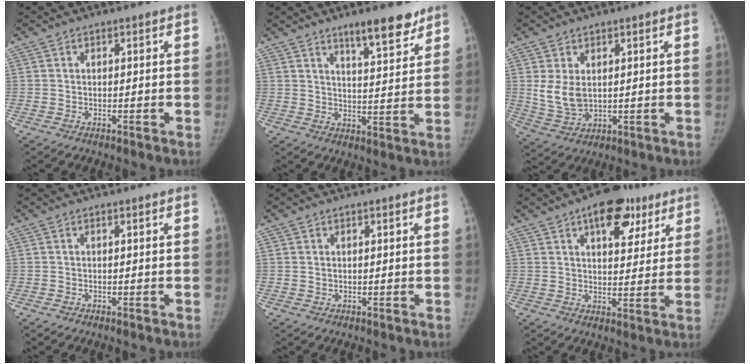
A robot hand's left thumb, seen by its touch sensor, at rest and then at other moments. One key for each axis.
{"total": 8.9, "fx": 6.6, "fy": 2.1, "fz": 5.5, "tx": -0.060, "ty": -0.047, "tz": 0.101}
{"total": 6.5, "fx": 1.4, "fy": 4.4, "fz": 4.5, "tx": -0.078, "ty": -0.014, "tz": 0.043}
{"total": 0.0}
{"total": 0.5, "fx": 0.3, "fy": 0.4, "fz": 0.1, "tx": 0.006, "ty": -0.001, "tz": 0.004}
{"total": 12.6, "fx": 6.9, "fy": 6.6, "fz": 8.1, "tx": -0.068, "ty": -0.018, "tz": 0.095}